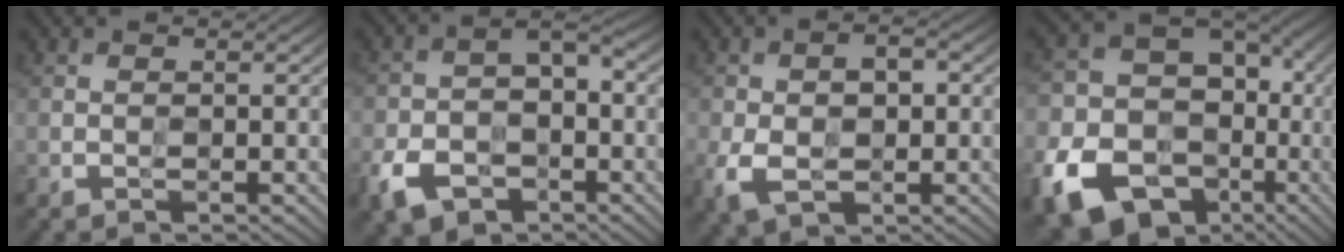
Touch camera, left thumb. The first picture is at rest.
{"total": 8.4, "force": [-4.0, 5.2, 5.2], "torque": [-0.101, -0.010, -0.081]}
{"total": 7.0, "force": [-1.4, 4.4, 5.2], "torque": [-0.110, -0.014, -0.026]}
{"total": 17.3, "force": [-6.2, 13.4, 8.9], "torque": [-0.196, -0.035, -0.096]}